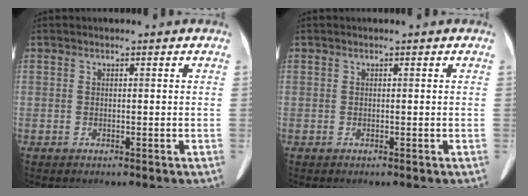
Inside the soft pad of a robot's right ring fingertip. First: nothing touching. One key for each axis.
{"total": 0.0}